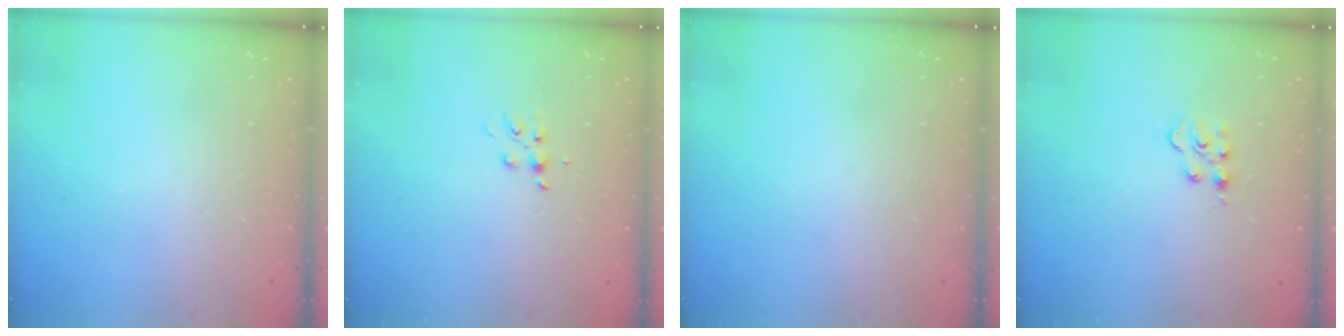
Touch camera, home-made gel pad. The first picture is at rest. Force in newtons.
{"total": 5.0, "press": 4.9, "slide": 0.6}
{"total": 0.0}
{"total": 4.1, "press": 4.0, "slide": 0.6}